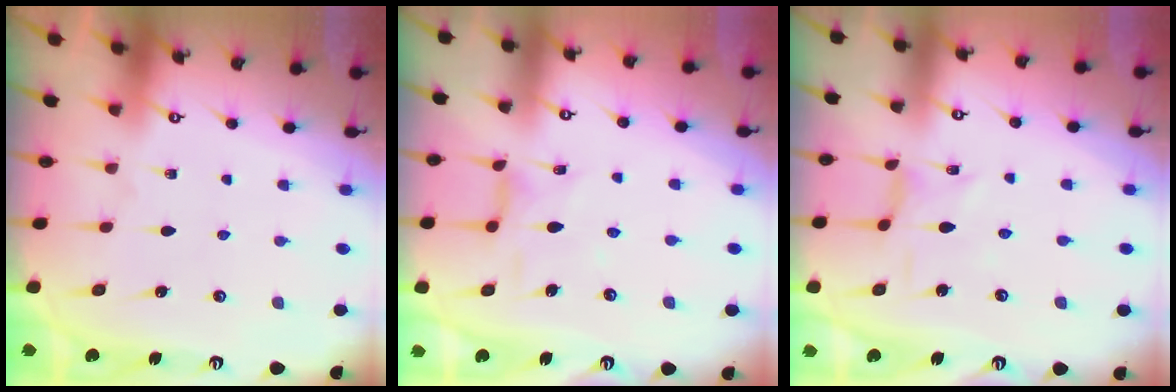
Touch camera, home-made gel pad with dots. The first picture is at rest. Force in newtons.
{"total": 3.1, "press": 3.1, "slide": 0.4}
{"total": 1.2, "press": 1.2, "slide": 0.4}